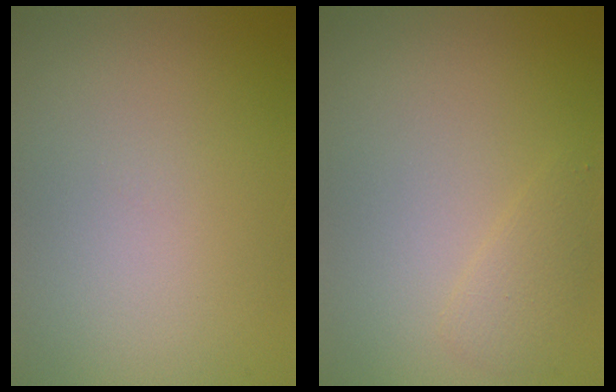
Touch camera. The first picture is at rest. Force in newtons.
{"total": 1.3, "press": 1.3, "slide": 0.0}